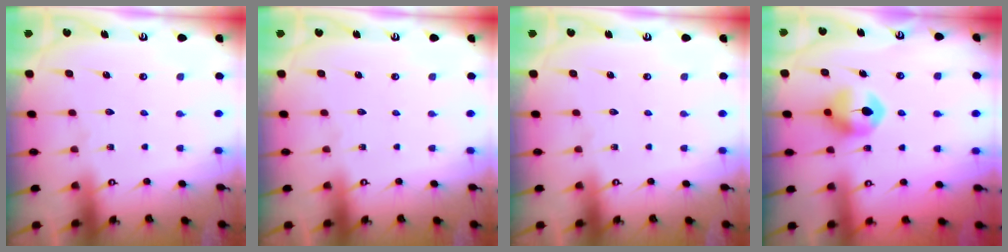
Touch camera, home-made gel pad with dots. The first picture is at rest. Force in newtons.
{"total": 0.0}
{"total": 0.0}
{"total": 7.9, "press": 7.9, "slide": 0.2}